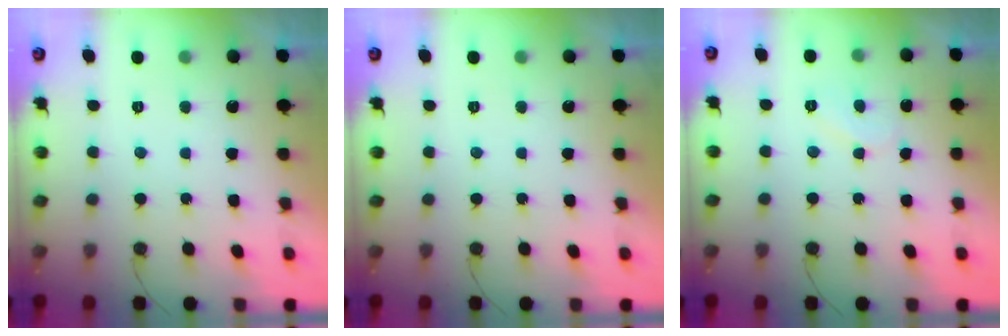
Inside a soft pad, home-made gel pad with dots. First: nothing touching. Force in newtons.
{"total": 0.0}
{"total": 4.8, "press": 4.8, "slide": 0.5}